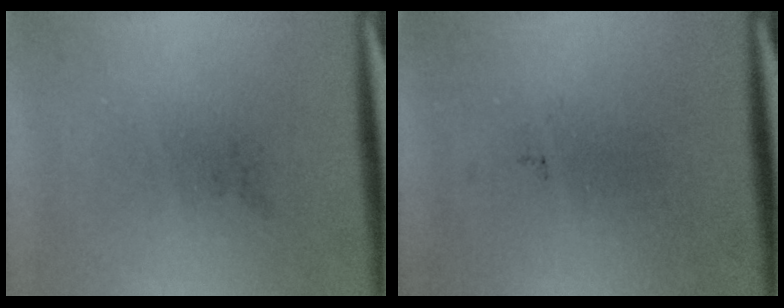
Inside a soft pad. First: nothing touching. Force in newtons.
{"total": 0.0}